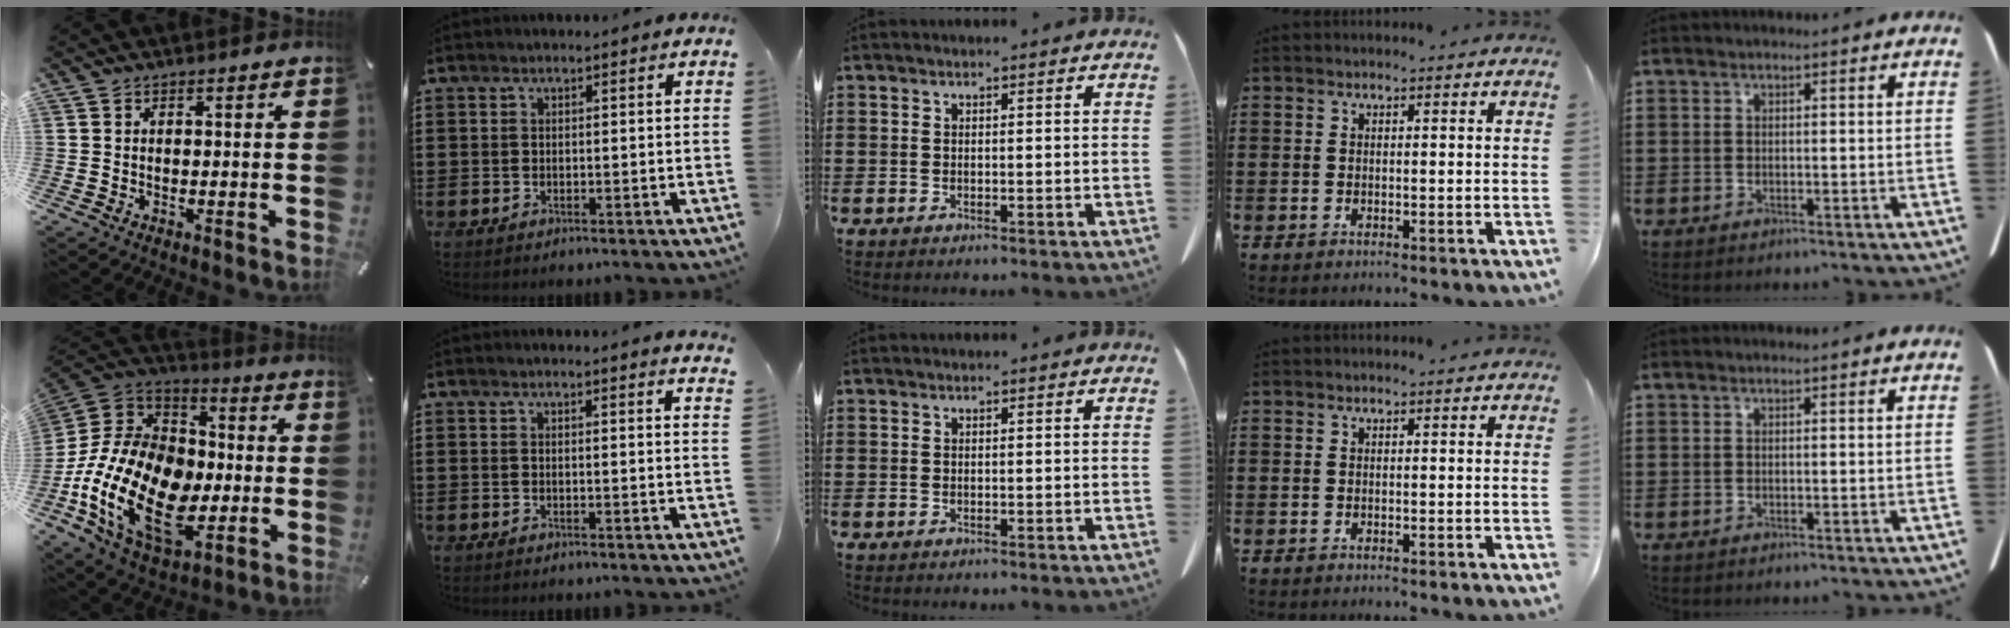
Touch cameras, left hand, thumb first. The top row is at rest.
{"thumb": {"total": 25.4, "force": [-7.7, 16.0, 18.1], "torque": [-0.398, 0.014, -0.126]}, "index": {"total": 1.8, "force": [1.7, -0.5, 0.6], "torque": [-0.014, -0.004, 0.033]}}